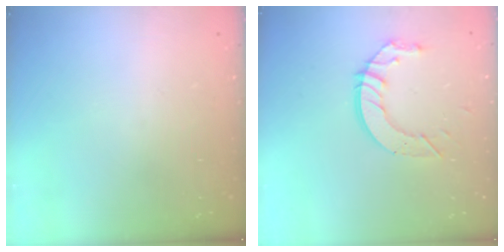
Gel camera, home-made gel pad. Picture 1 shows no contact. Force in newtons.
{"total": 8.9, "press": 8.9, "slide": 0.7}